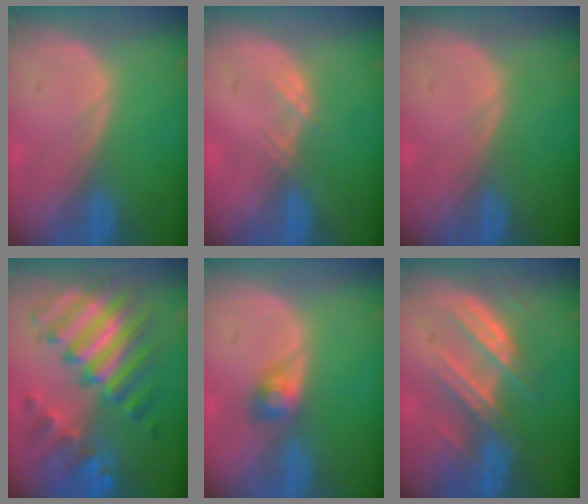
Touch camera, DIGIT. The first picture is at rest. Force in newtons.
{"total": 1.5, "press": 1.3, "slide": 0.8}
{"total": 0.0}
{"total": 11.4, "press": 11.3, "slide": 1.3}
{"total": 2.9, "press": 2.6, "slide": 1.1}
{"total": 7.5, "press": 7.2, "slide": 1.9}